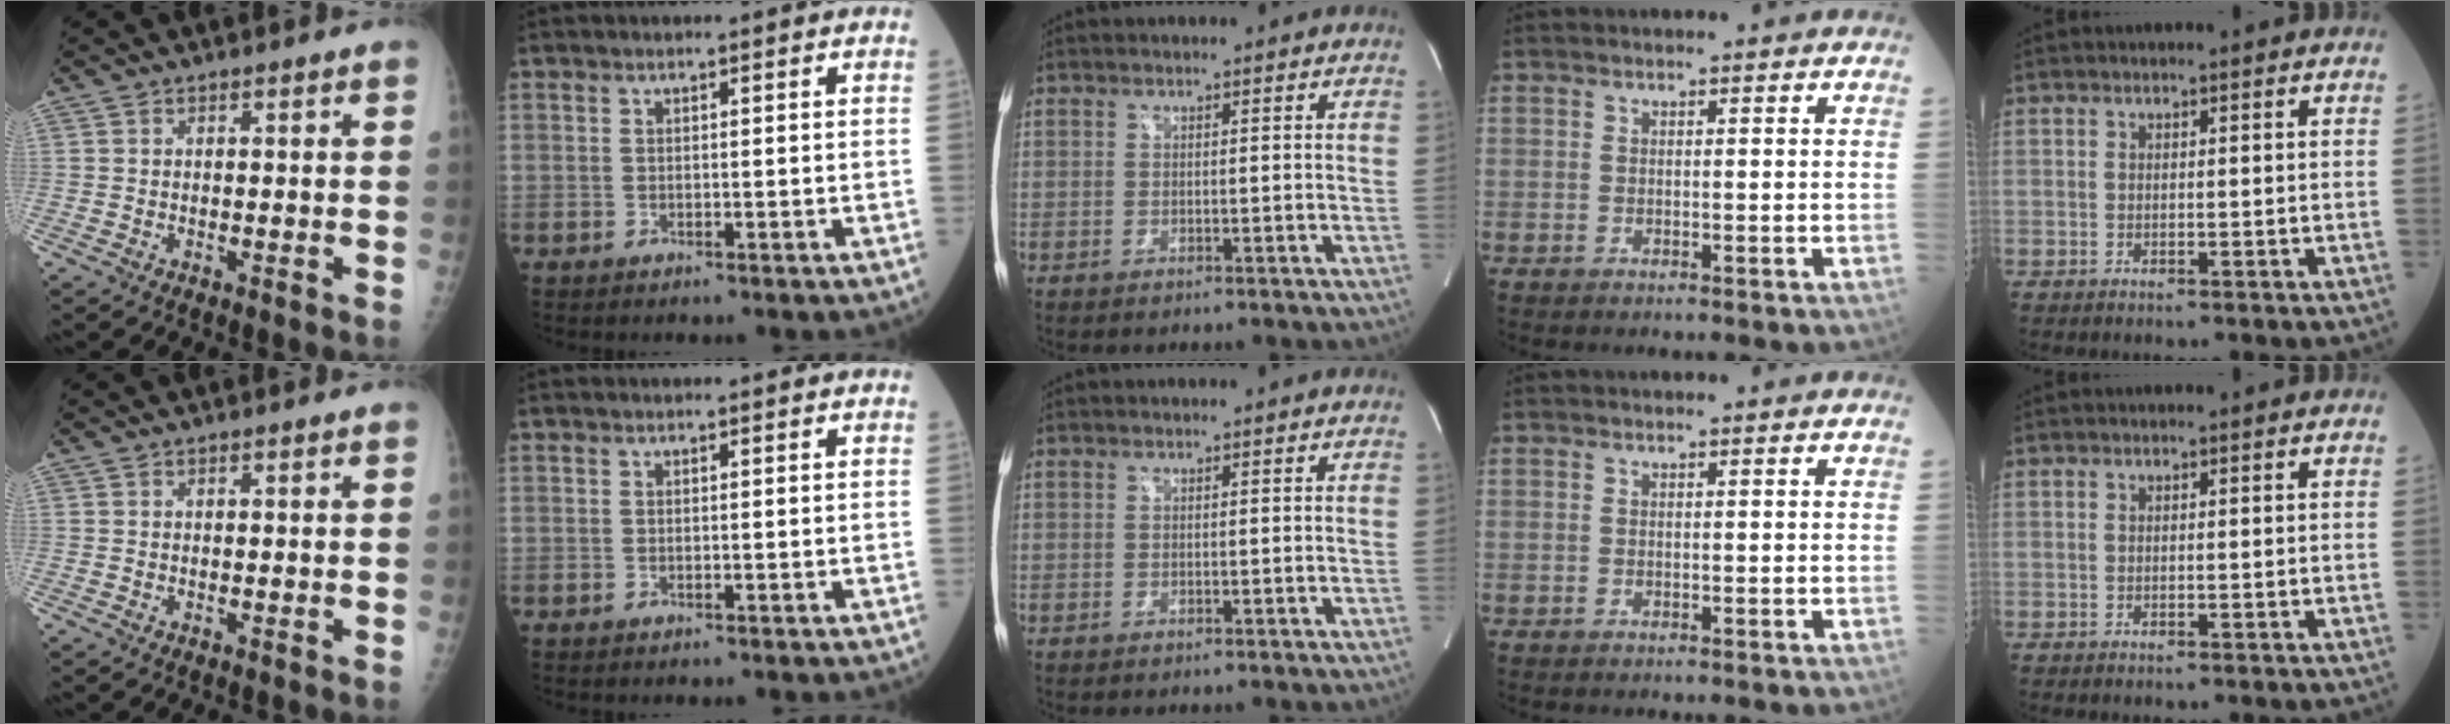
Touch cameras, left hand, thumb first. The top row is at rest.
{}